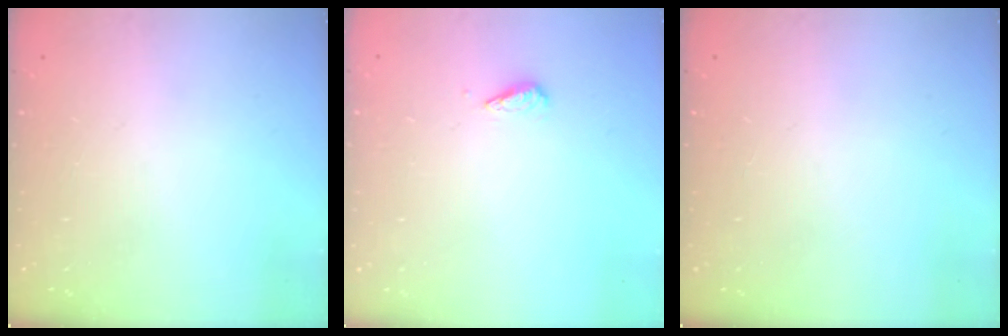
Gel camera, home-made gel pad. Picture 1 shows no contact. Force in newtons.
{"total": 2.7, "press": 2.7, "slide": 0.6}
{"total": 0.0}